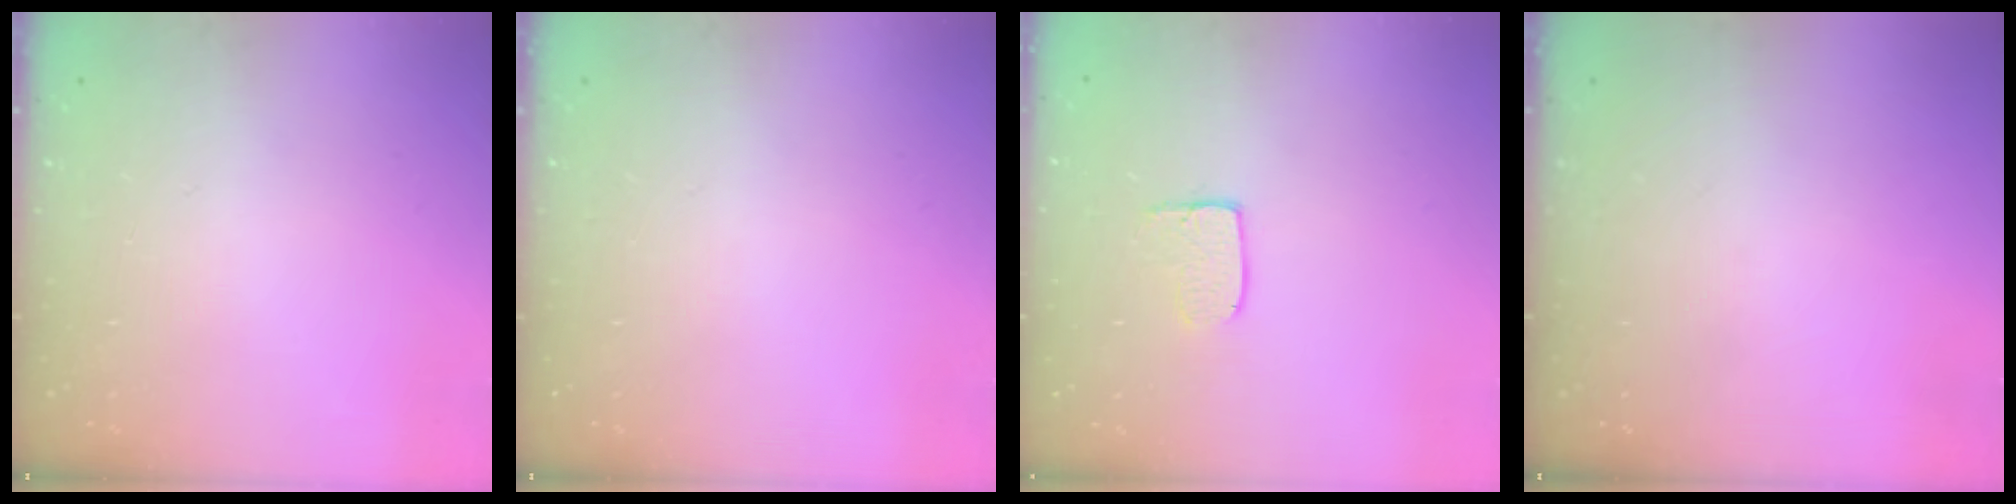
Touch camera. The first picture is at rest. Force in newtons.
{"total": 0.0}
{"total": 5.2, "press": 5.2, "slide": 0.3}
{"total": 0.0}